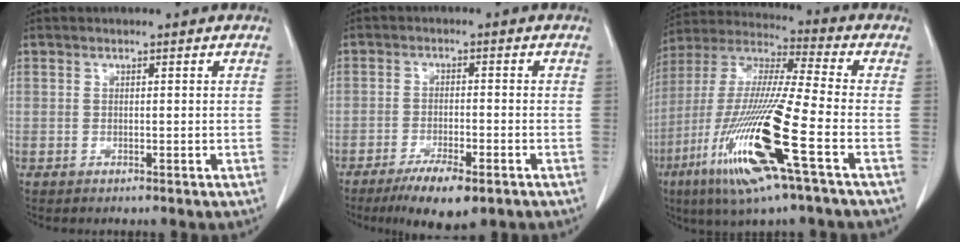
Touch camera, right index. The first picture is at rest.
{"total": 7.3, "force": [-4.8, 1.5, 5.4], "torque": [-0.090, -0.013, -0.075]}
{"total": 20.0, "force": [-7.8, 0.6, 18.4], "torque": [-0.404, -0.035, -0.153]}